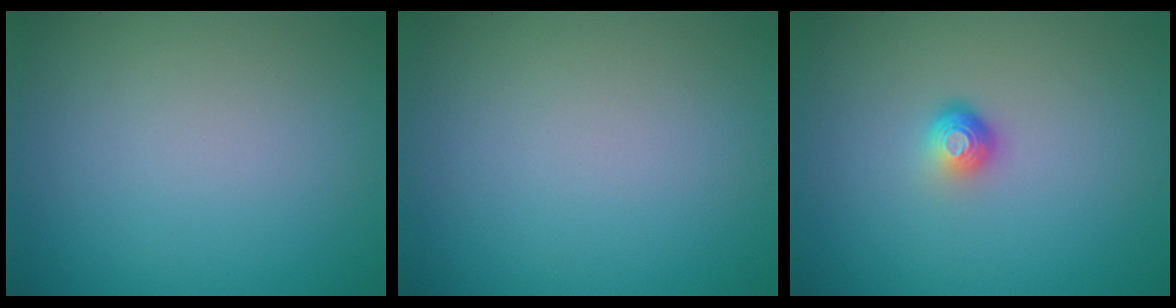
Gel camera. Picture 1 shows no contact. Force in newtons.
{"total": 0.0}
{"total": 1.9, "press": 1.3, "slide": 1.4}